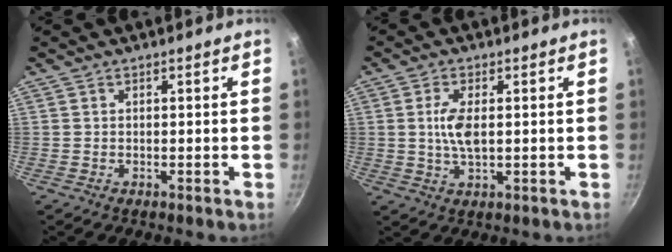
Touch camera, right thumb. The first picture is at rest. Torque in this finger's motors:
{"motor_torque": [0.36, 0.82, 0.70, -0.13, 0.05]}